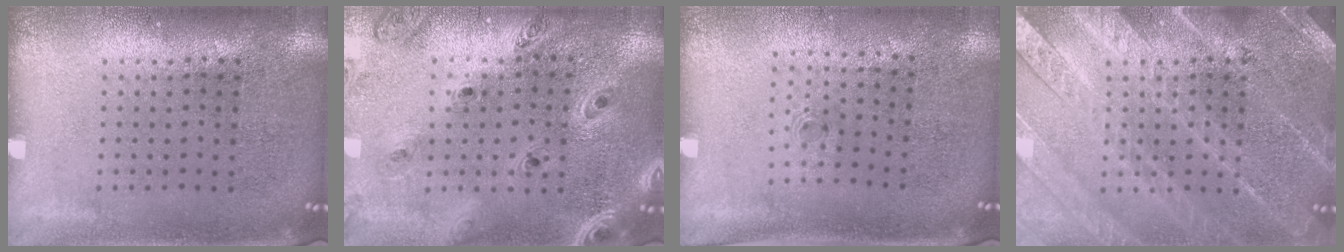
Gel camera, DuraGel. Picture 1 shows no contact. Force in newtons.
{"total": 1.4, "press": 1.4, "slide": 0.1}
{"total": 0.5, "press": 0.3, "slide": 0.4}
{"total": 4.8, "press": 4.8, "slide": 0.6}